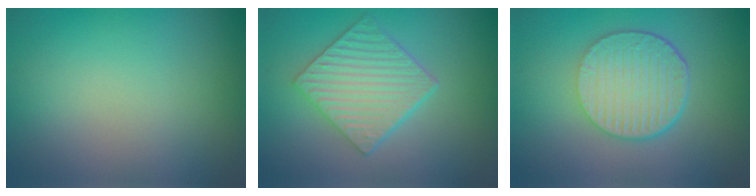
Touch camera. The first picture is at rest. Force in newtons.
{"total": 5.4, "press": 4.5, "slide": 3.1}
{"total": 6.7, "press": 4.5, "slide": 5.0}